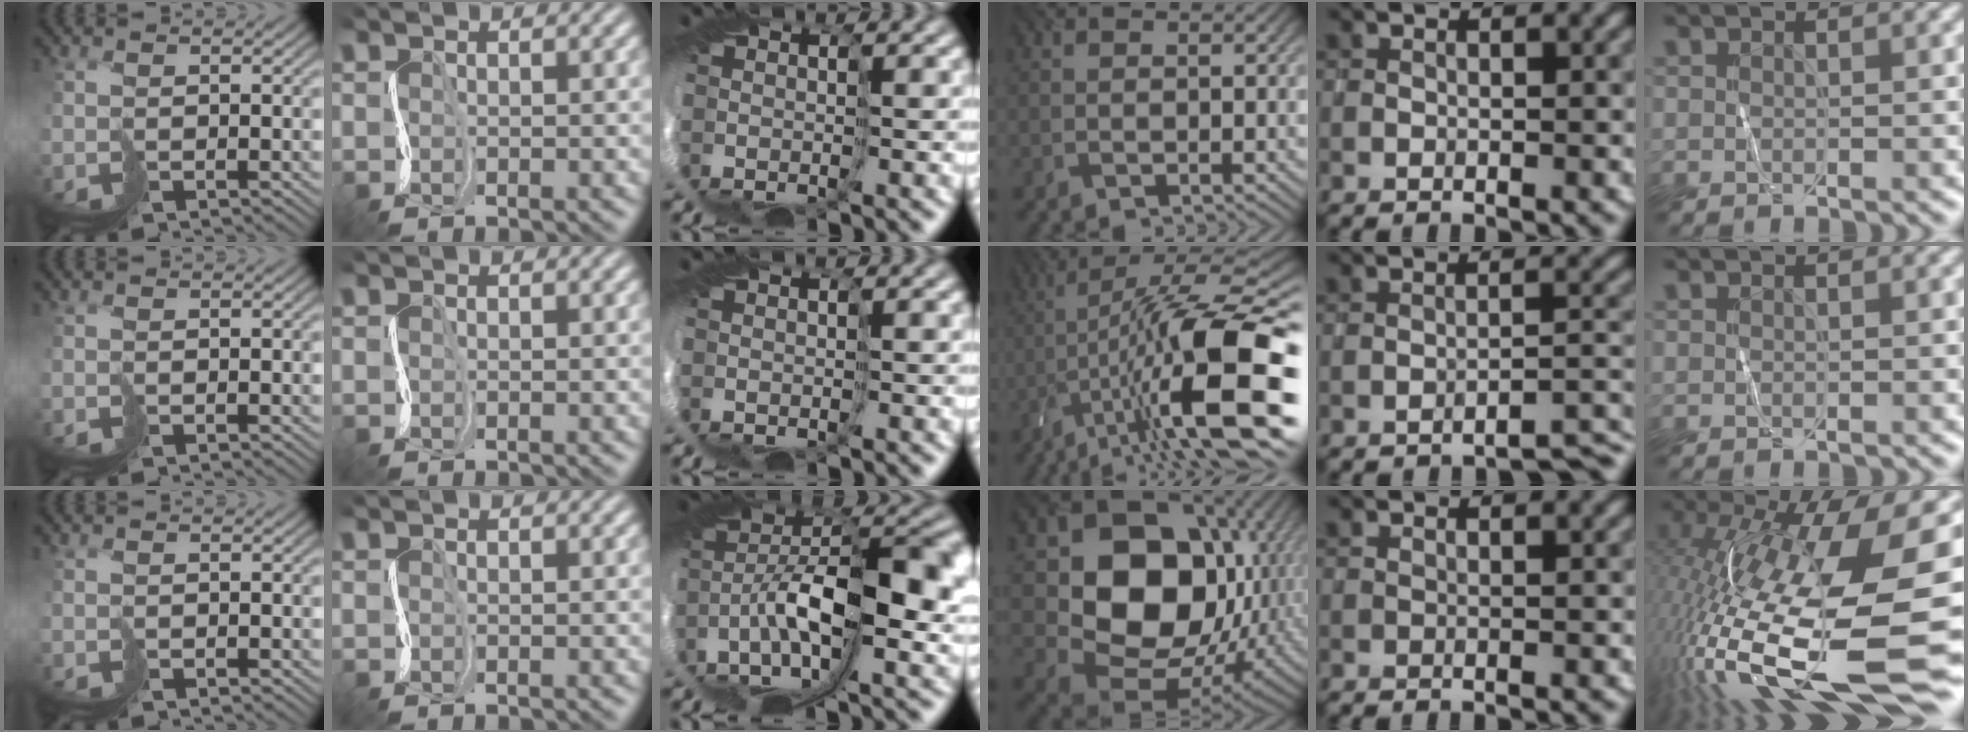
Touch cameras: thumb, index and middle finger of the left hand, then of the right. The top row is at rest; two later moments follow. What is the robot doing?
{"motion": "cut", "object": "tape"}